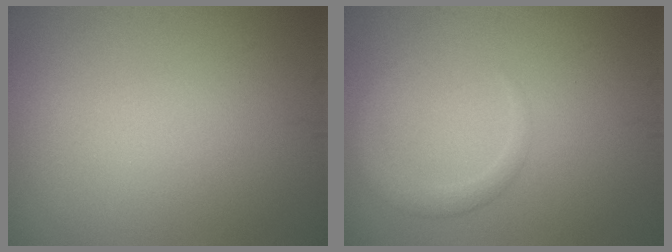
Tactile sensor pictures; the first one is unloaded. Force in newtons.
{"total": 1.8, "press": 1.8, "slide": 0.1}